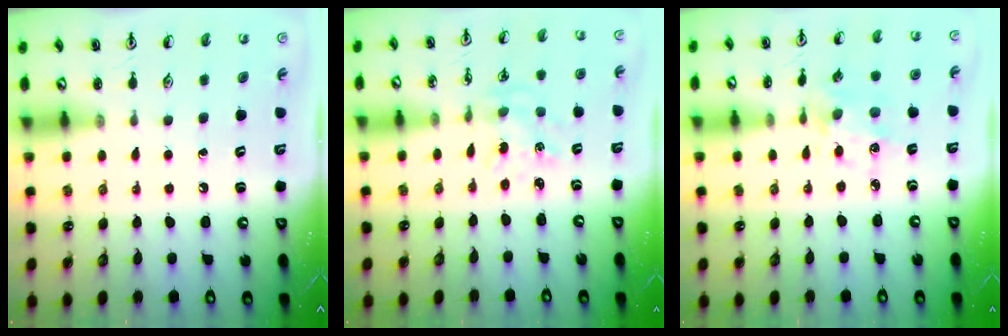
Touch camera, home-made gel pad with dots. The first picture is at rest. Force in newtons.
{"total": 1.7, "press": 1.7, "slide": 0.3}
{"total": 5.1, "press": 4.9, "slide": 1.4}